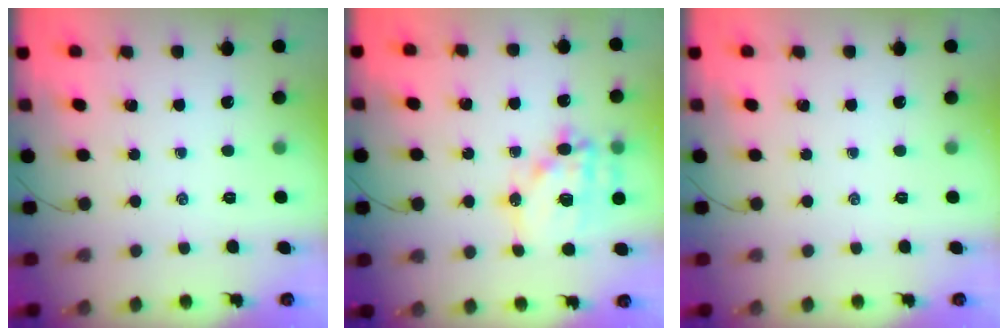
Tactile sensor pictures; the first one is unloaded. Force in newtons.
{"total": 15.6, "press": 15.2, "slide": 3.4}
{"total": 0.0}